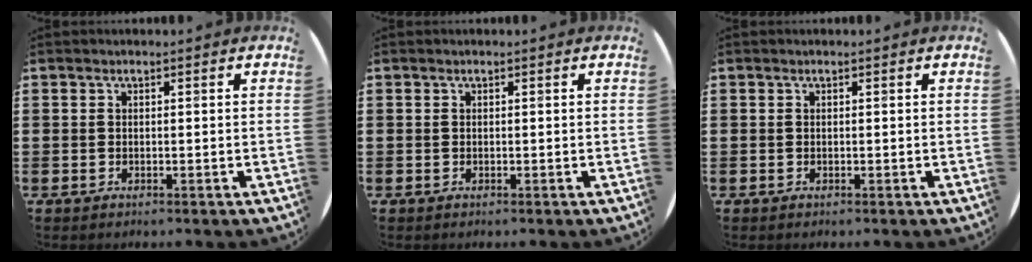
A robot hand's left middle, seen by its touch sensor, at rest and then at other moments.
{"total": 0.0}
{"total": 0.0}